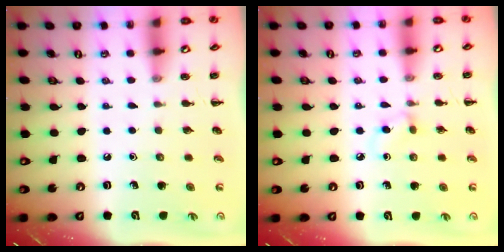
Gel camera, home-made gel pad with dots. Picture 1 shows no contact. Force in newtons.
{"total": 4.0, "press": 3.8, "slide": 1.3}